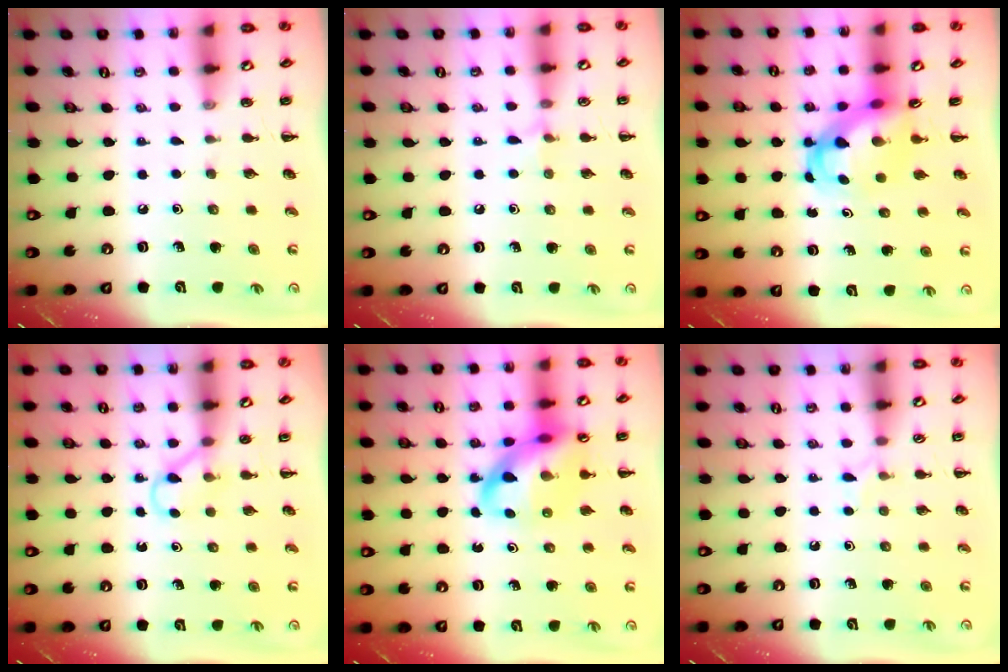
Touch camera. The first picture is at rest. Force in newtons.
{"total": 5.1, "press": 4.8, "slide": 1.7}
{"total": 4.3, "press": 4.1, "slide": 1.1}
{"total": 3.2, "press": 3.0, "slide": 0.9}
{"total": 15.2, "press": 14.6, "slide": 3.9}
{"total": 4.9, "press": 4.5, "slide": 1.9}